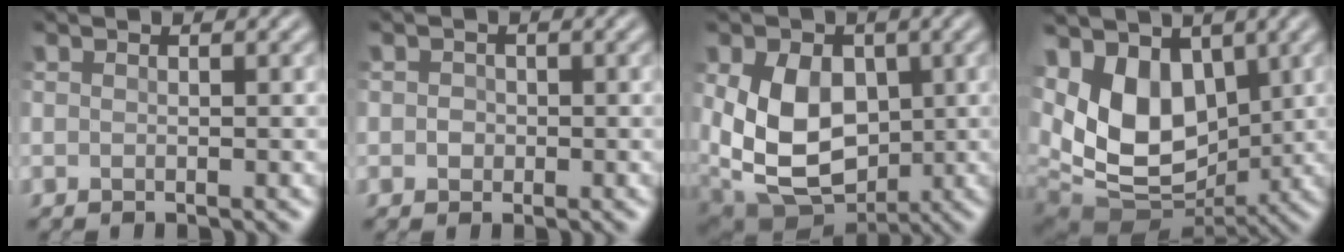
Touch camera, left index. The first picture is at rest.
{"total": 1.1, "force": [0.0, 1.0, 0.2], "torque": [0.004, 0.003, -0.005]}
{"total": 10.1, "force": [0.7, 7.4, 6.9], "torque": [-0.132, -0.008, 0.018]}
{"total": 9.9, "force": [2.1, 6.5, 7.1], "torque": [-0.145, -0.008, 0.036]}